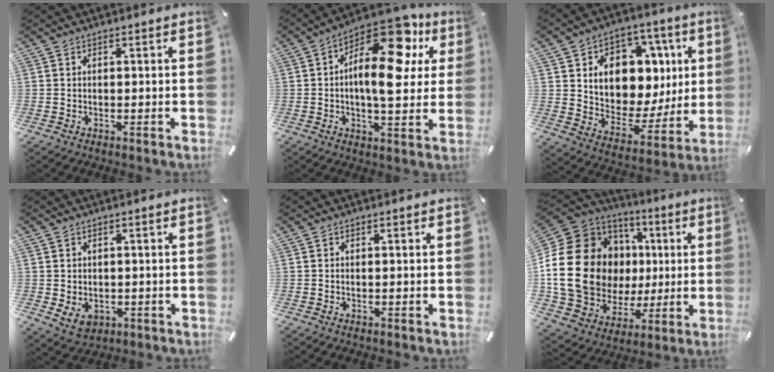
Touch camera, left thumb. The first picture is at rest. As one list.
[{"total": 18.4, "force": [6.8, 8.2, 15.0], "torque": [-0.235, -0.048, 0.108]}, {"total": 12.8, "force": [4.0, 10.4, 6.4], "torque": [-0.083, -0.043, 0.078]}, {"total": 4.8, "force": [-0.9, 4.1, 2.2], "torque": [-0.034, -0.002, -0.016]}, {"total": 0.0}, {"total": 25.8, "force": [1.4, 20.7, 15.4], "torque": [-0.314, -0.019, 0.060]}]